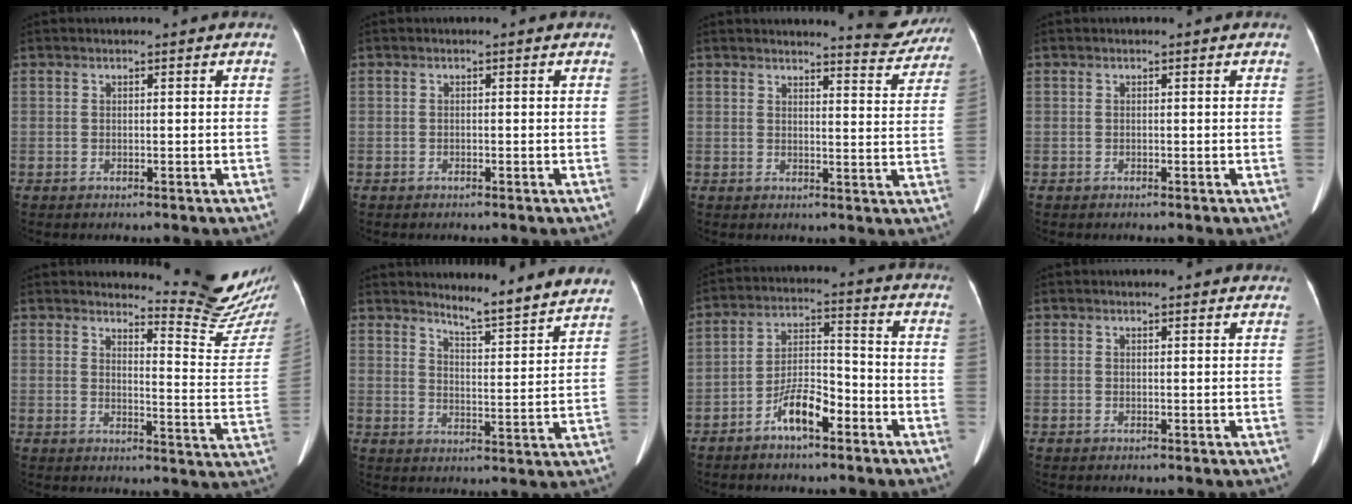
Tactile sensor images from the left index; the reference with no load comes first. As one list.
[{"total": 0.0}, {"total": 7.0, "force": [6.9, 0.7, 0.8], "torque": [-0.004, -0.028, 0.070]}, {"total": 0.0}, {"total": 11.8, "force": [11.6, -1.4, 1.3], "torque": [-0.014, -0.112, 0.133]}, {"total": 11.2, "force": [10.8, 0.0, 2.8], "torque": [-0.040, -0.031, 0.132]}, {"total": 7.6, "force": [-4.6, 2.4, 5.6], "torque": [-0.111, 0.013, -0.083]}, {"total": 2.3, "force": [2.2, 0.6, 0.6], "torque": [-0.012, 0.008, 0.017]}]